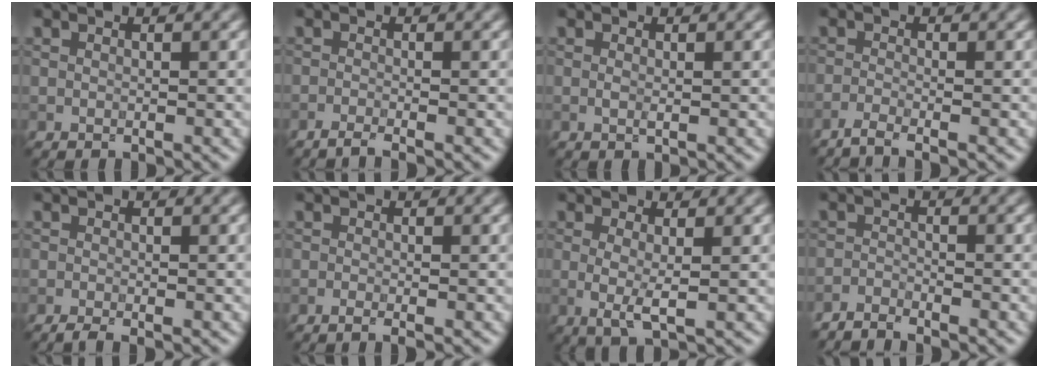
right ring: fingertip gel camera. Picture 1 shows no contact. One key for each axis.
{"total": 1.7, "fx": -1.3, "fy": 0.2, "fz": 1.1, "tx": -0.019, "ty": -0.003, "tz": -0.034}
{"total": 0.6, "fx": 0.1, "fy": 0.2, "fz": 0.6, "tx": -0.016, "ty": -0.002, "tz": 0.001}
{"total": 2.1, "fx": -1.6, "fy": 0.4, "fz": 1.4, "tx": -0.026, "ty": -0.004, "tz": -0.044}
{"total": 1.4, "fx": -1.0, "fy": 0.2, "fz": 1.0, "tx": -0.020, "ty": -0.003, "tz": -0.024}
{"total": 1.4, "fx": -0.7, "fy": 0.4, "fz": 1.1, "tx": -0.014, "ty": -0.005, "tz": -0.013}
{"total": 2.5, "fx": 0.0, "fy": 0.5, "fz": 2.5, "tx": -0.052, "ty": -0.006, "tz": 0.000}
{"total": 2.2, "fx": -2.1, "fy": 0.1, "fz": 0.4, "tx": -0.014, "ty": 0.001, "tz": -0.048}